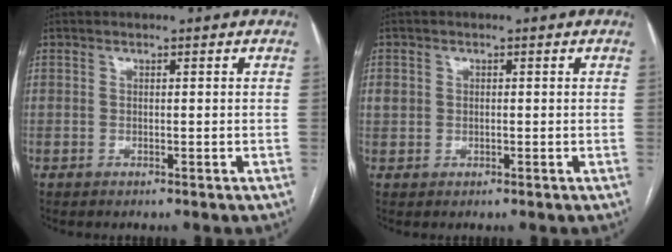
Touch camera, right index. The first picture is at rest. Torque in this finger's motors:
{"motor_torque": [0.25, 0.19, 0.03, 0.00]}